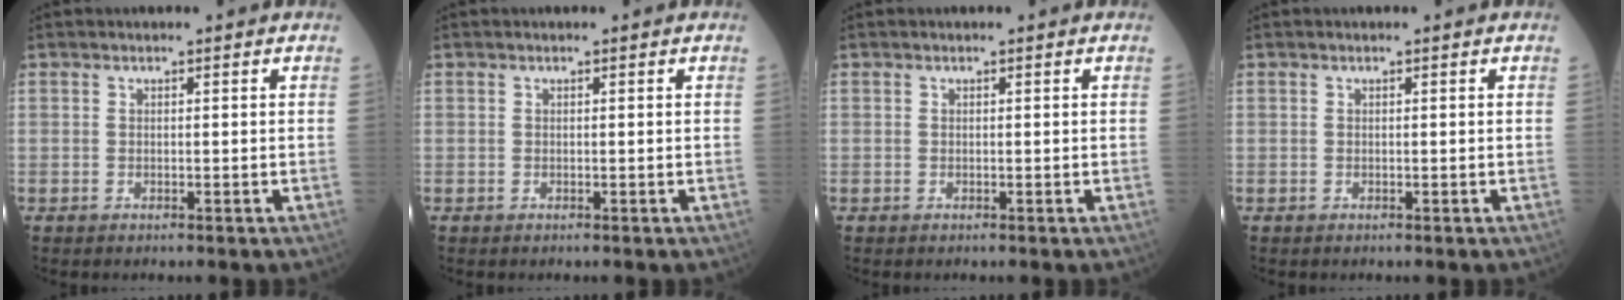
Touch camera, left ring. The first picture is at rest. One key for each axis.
{"total": 0.0}
{"total": 0.0}
{"total": 0.0}